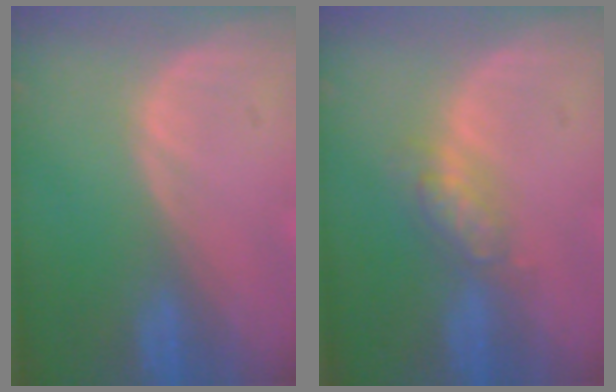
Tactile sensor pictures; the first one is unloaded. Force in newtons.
{"total": 4.6, "press": 4.1, "slide": 2.2}